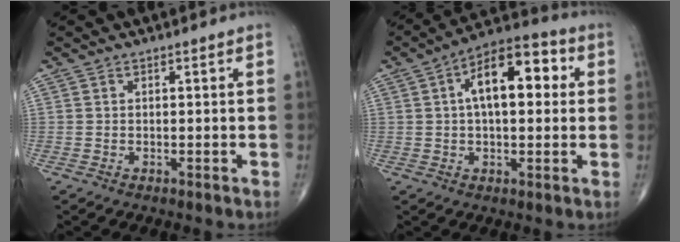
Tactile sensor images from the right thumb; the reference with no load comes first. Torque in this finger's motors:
{"motor_torque": [1.53, 2.01, 1.36, 0.33, 0.13]}